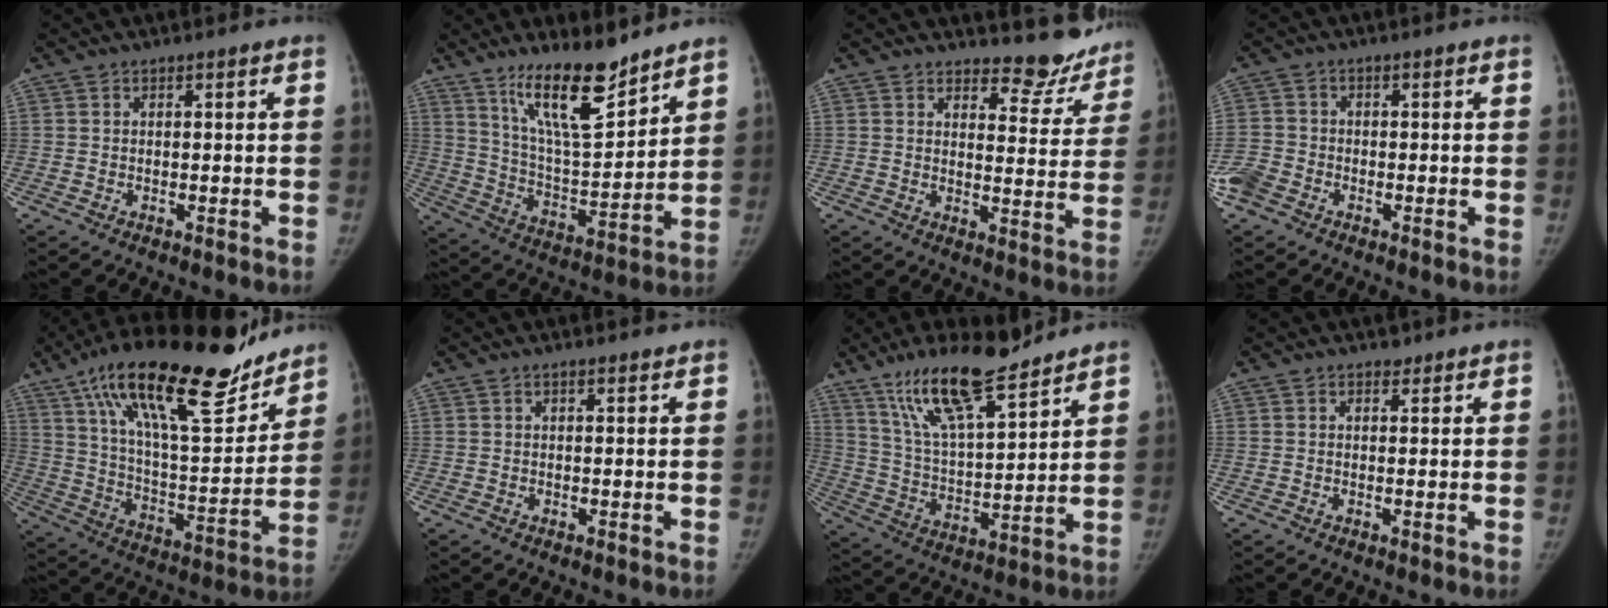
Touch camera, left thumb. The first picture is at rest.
{"total": 15.6, "force": [11.6, 3.9, 9.8], "torque": [-0.142, -0.084, 0.214]}
{"total": 10.2, "force": [9.5, 3.7, 0.8], "torque": [0.033, -0.086, 0.101]}
{"total": 5.1, "force": [-2.9, 3.7, 2.1], "torque": [-0.051, 0.009, -0.060]}
{"total": 29.1, "force": [20.1, 8.8, 19.1], "torque": [-0.279, -0.059, 0.330]}
{"total": 1.1, "force": [0.8, 0.3, 0.6], "torque": [-0.009, 0.000, 0.013]}
{"total": 17.7, "force": [13.1, 4.6, 11.1], "torque": [-0.173, -0.066, 0.241]}
{"total": 1.1, "force": [0.9, 0.6, 0.1], "torque": [0.004, -0.007, 0.010]}